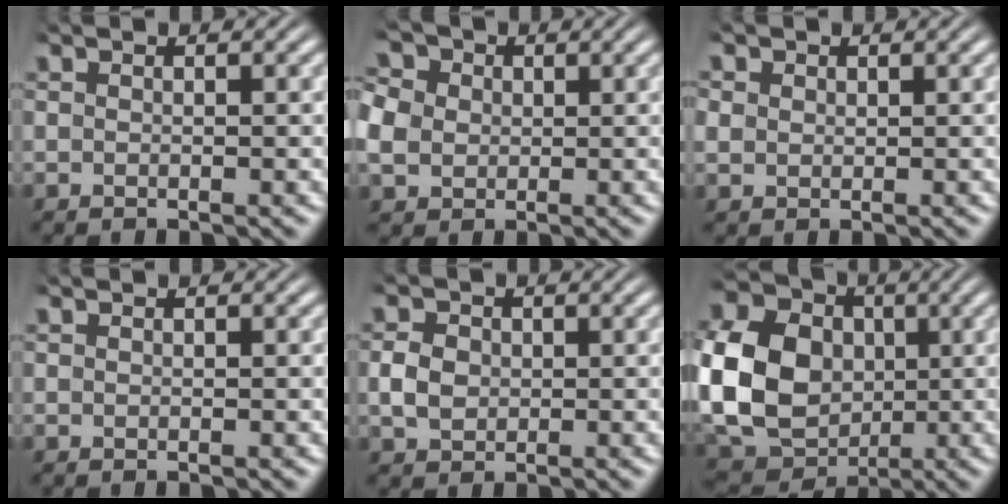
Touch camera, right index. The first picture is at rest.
{"total": 6.1, "force": [1.1, 5.2, 2.9], "torque": [-0.072, -0.009, 0.020]}
{"total": 1.7, "force": [0.5, 1.6, 0.4], "torque": [-0.018, -0.012, 0.017]}
{"total": 0.0}
{"total": 2.2, "force": [-0.2, 1.9, 1.1], "torque": [-0.023, -0.007, 0.004]}
{"total": 13.7, "force": [0.0, 11.4, 7.6], "torque": [-0.159, -0.039, 0.008]}